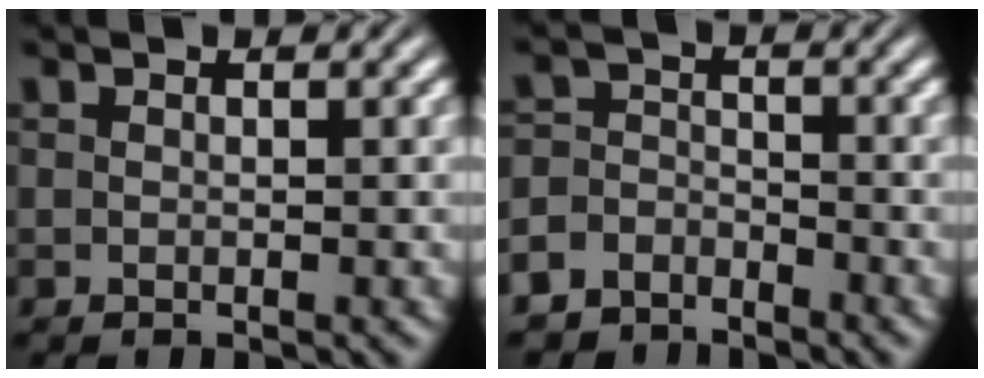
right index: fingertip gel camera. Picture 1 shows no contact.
{"total": 4.2, "force": [-3.5, 2.3, 0.3], "torque": [0.007, -0.018, -0.061]}